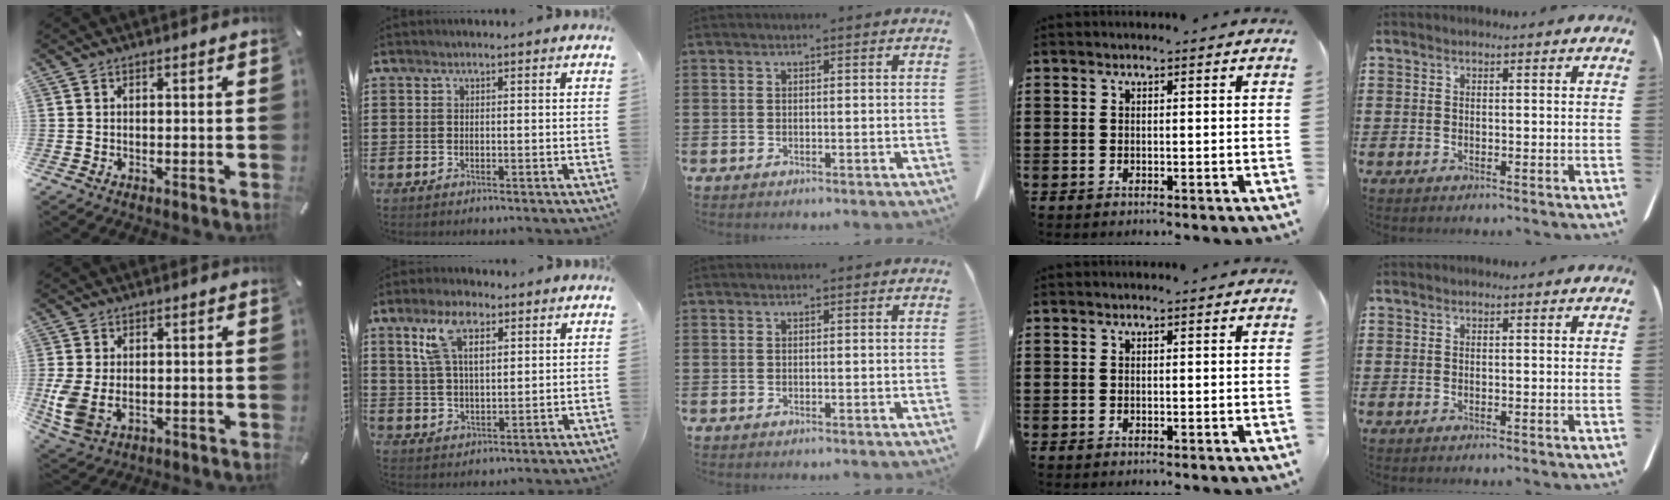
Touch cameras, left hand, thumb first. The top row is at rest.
{"thumb": {"total": 6.8, "force": [-0.9, 4.8, 4.7], "torque": [-0.113, -0.007, -0.016]}, "index": {"total": 8.0, "force": [4.4, 3.6, 5.6], "torque": [-0.119, 0.009, 0.079]}}